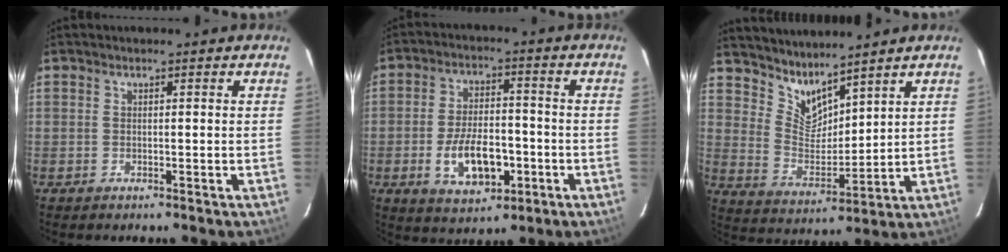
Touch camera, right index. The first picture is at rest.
{"total": 11.1, "force": [-3.6, 5.8, 8.8], "torque": [-0.172, 0.002, -0.047]}
{"total": 8.3, "force": [7.4, 2.5, 2.7], "torque": [-0.051, -0.008, 0.151]}